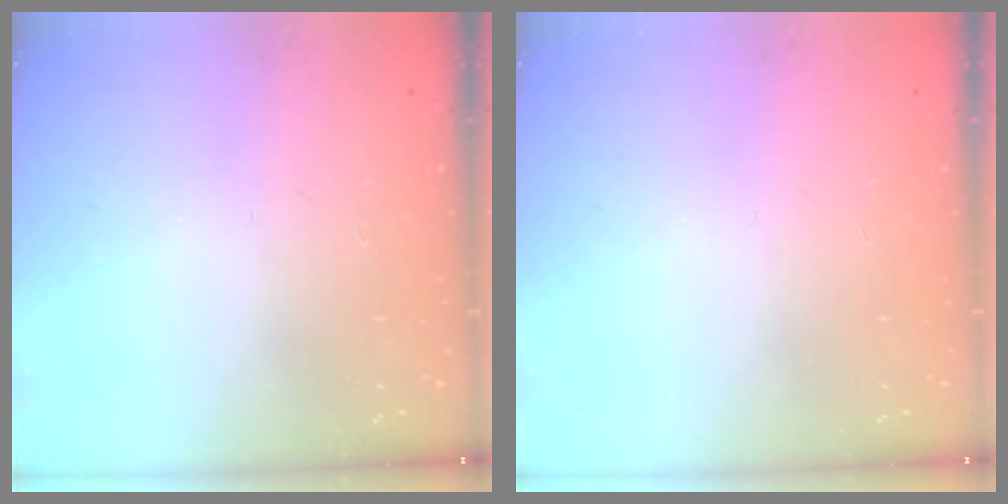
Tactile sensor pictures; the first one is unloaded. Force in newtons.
{"total": 0.0}